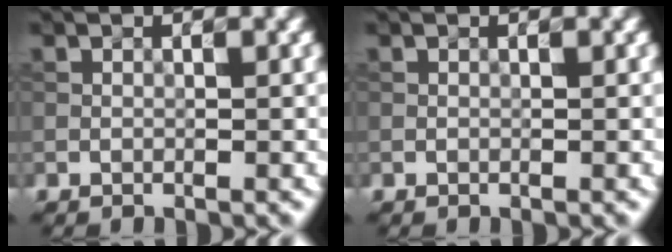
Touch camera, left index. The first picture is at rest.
{"total": 0.0}